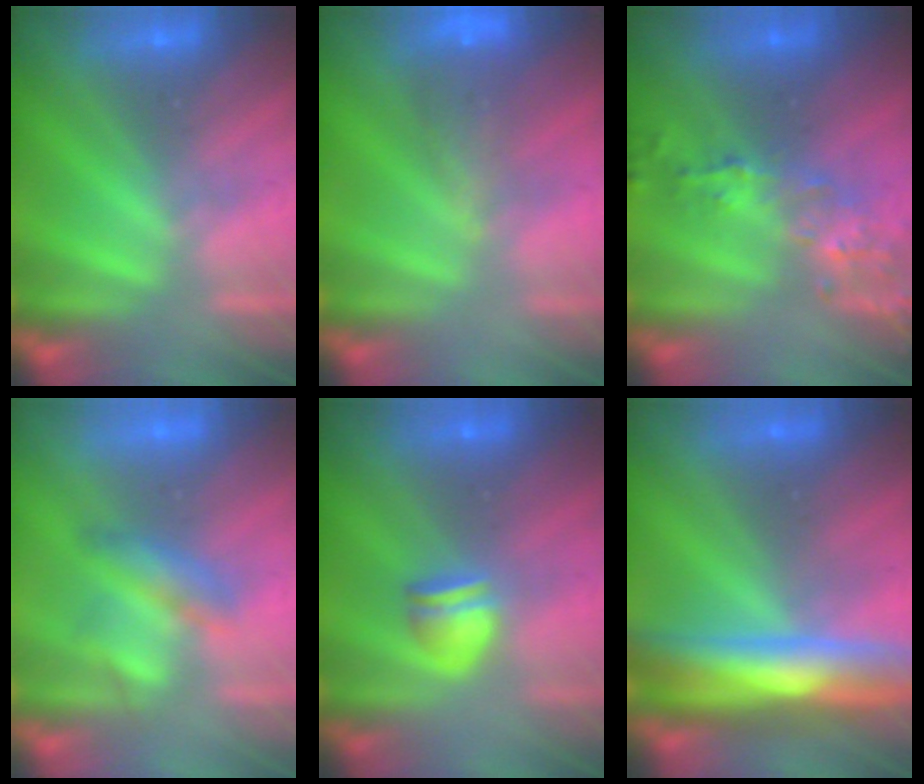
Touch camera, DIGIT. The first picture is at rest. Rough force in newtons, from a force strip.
{"total": 6.3}
{"total": 6.7}
{"total": 2.3}
{"total": 2.3}
{"total": 6.5}